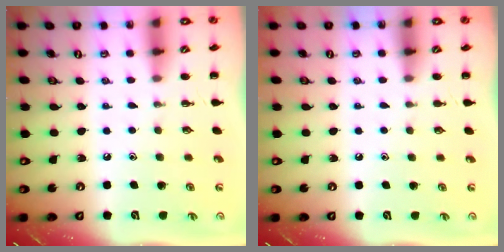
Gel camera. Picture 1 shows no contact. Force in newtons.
{"total": 0.9, "press": 0.9, "slide": 0.2}